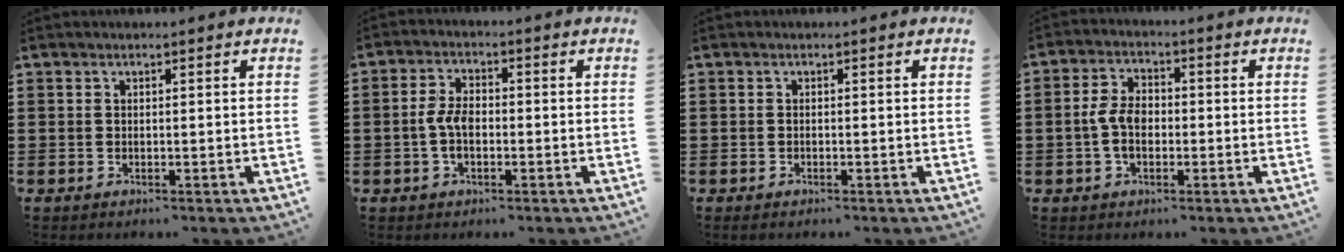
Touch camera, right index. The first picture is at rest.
{"total": 4.2, "force": [-0.8, 2.0, 3.6], "torque": [-0.088, -0.004, -0.020]}
{"total": 0.0}
{"total": 5.2, "force": [-0.8, 2.9, 4.2], "torque": [-0.107, -0.006, -0.021]}